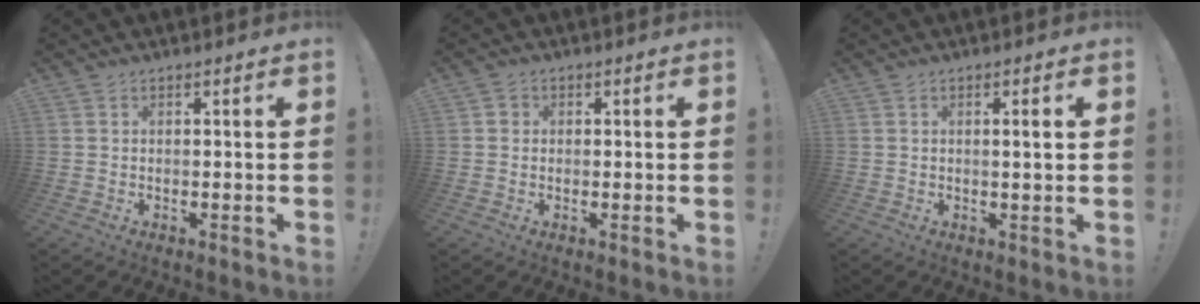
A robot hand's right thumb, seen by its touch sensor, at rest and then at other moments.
{"total": 1.8, "force": [-0.1, 1.7, 0.4], "torque": [-0.003, 0.004, -0.003]}
{"total": 3.1, "force": [0.6, 0.0, 3.0], "torque": [-0.041, -0.006, 0.003]}